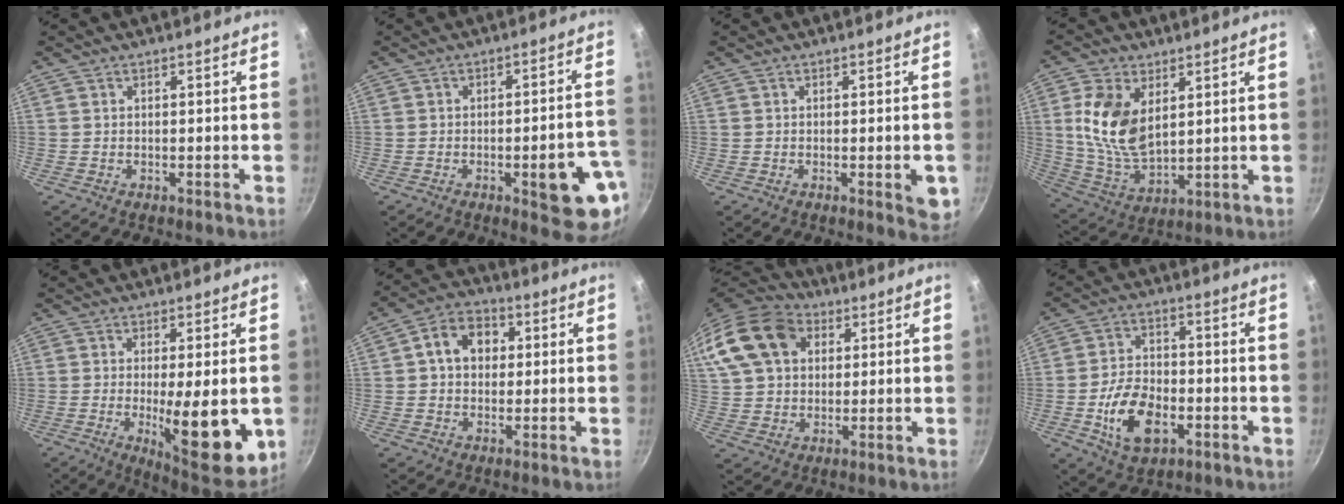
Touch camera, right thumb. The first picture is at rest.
{"total": 12.0, "force": [-3.9, 3.8, 10.7], "torque": [-0.105, 0.024, -0.045]}
{"total": 4.3, "force": [-0.9, 1.3, 4.0], "torque": [-0.046, -0.006, -0.012]}
{"total": 13.4, "force": [3.6, 7.8, 10.2], "torque": [-0.193, -0.026, 0.081]}
{"total": 14.9, "force": [-2.1, 4.3, 14.1], "torque": [-0.177, -0.012, -0.019]}
{"total": 8.8, "force": [1.6, 6.8, 5.3], "torque": [-0.058, 0.016, 0.011]}
{"total": 20.6, "force": [7.3, 15.2, 11.9], "torque": [-0.252, 0.027, 0.126]}
{"total": 12.2, "force": [-3.8, 7.4, 8.9], "torque": [-0.148, 0.018, -0.065]}